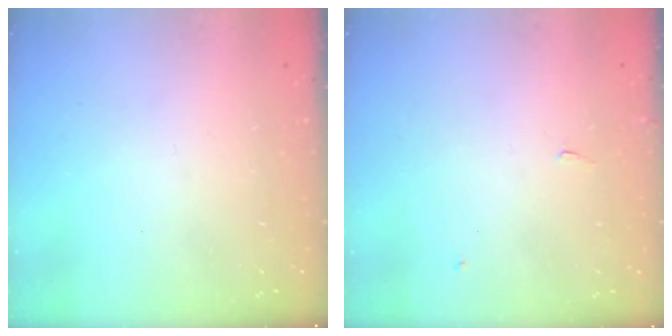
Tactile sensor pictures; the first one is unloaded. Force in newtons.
{"total": 1.6, "press": 1.6, "slide": 0.3}